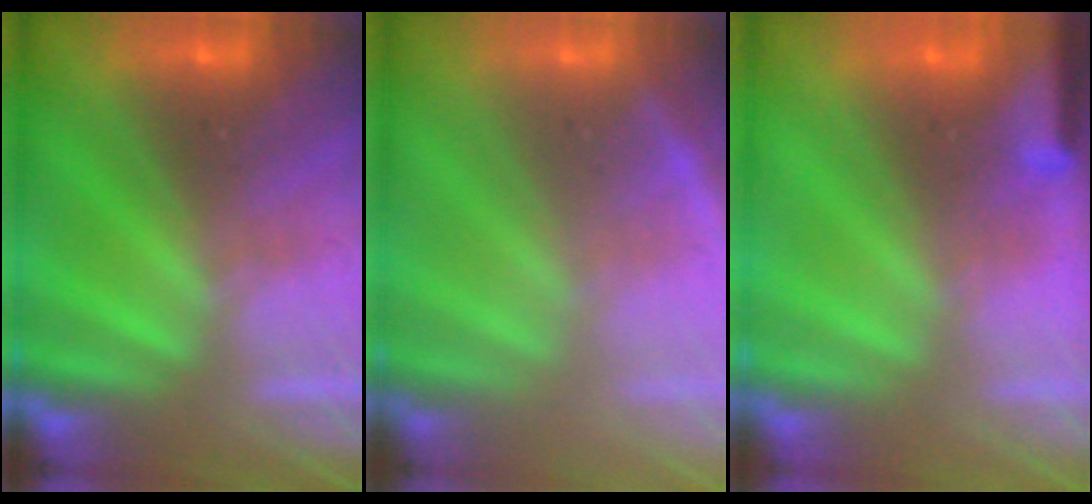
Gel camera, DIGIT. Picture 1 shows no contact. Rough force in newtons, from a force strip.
{"total": 2.3}
{"total": 7.7}